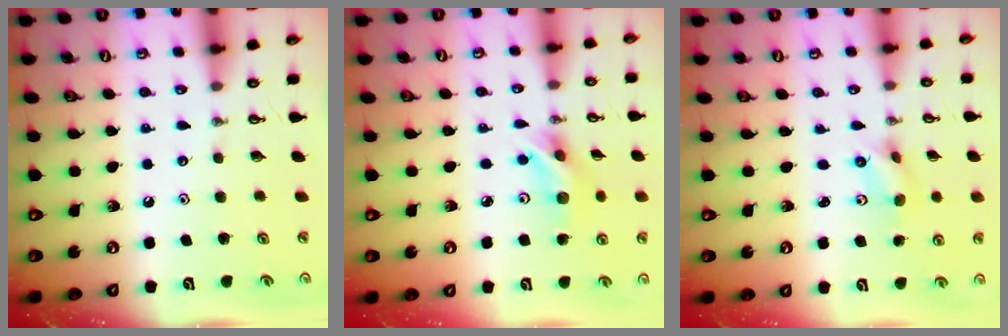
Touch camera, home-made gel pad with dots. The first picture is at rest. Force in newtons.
{"total": 8.0, "press": 6.5, "slide": 4.5}
{"total": 2.9, "press": 1.1, "slide": 2.7}